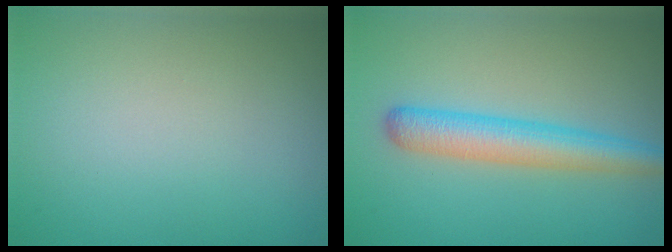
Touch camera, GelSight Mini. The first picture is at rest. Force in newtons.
{"total": 4.6, "press": 4.6, "slide": 0.1}